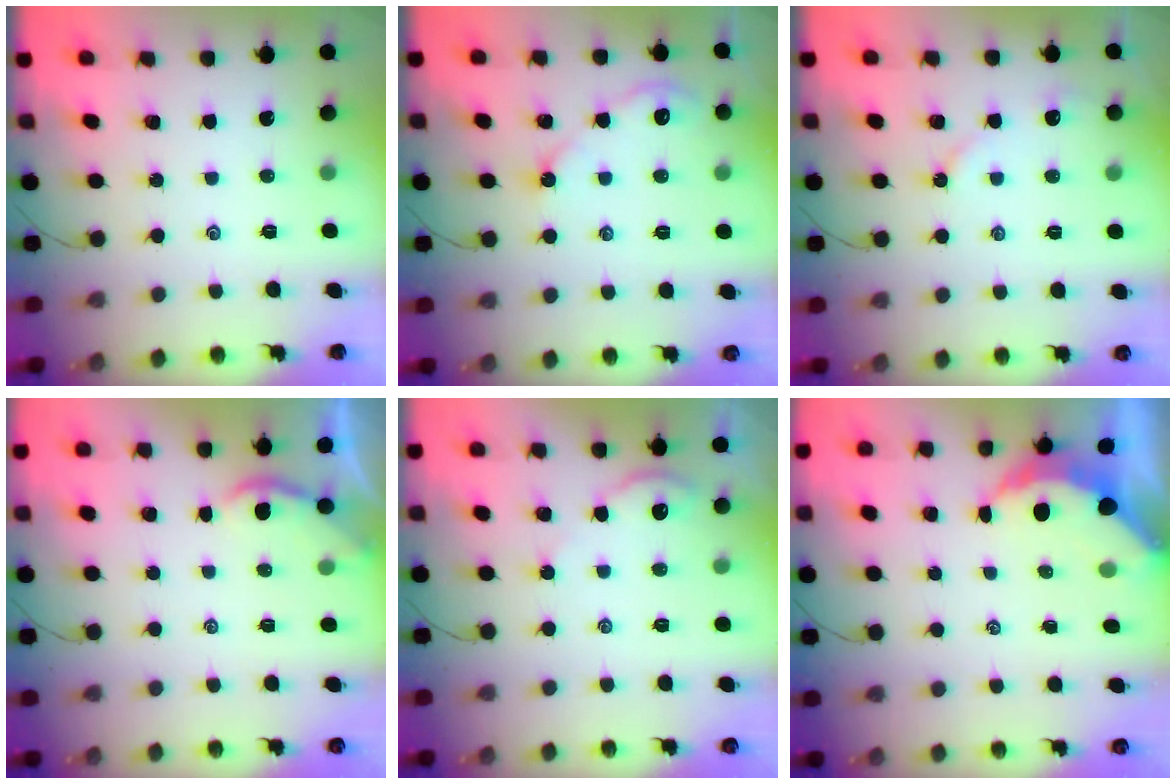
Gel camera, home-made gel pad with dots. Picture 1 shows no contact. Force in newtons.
{"total": 5.7, "press": 5.7, "slide": 0.5}
{"total": 5.1, "press": 5.1, "slide": 0.4}
{"total": 1.3, "press": 1.3, "slide": 0.3}
{"total": 2.7, "press": 2.7, "slide": 0.4}
{"total": 5.2, "press": 5.1, "slide": 0.9}